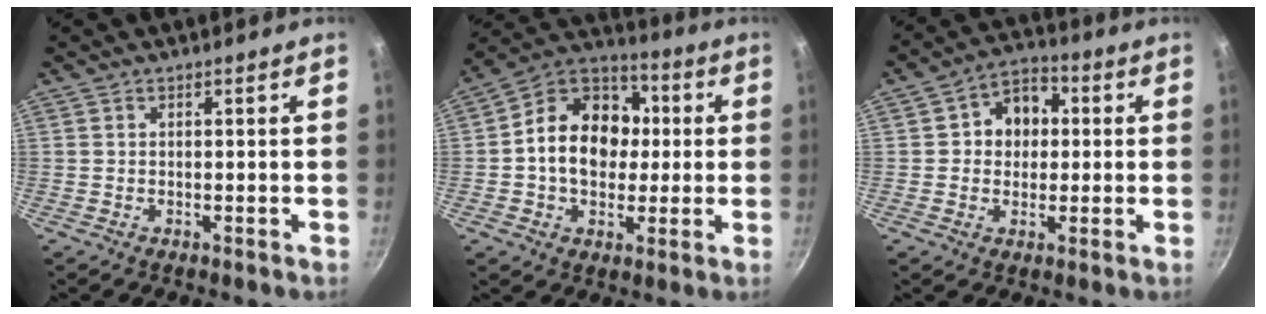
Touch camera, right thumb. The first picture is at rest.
{"total": 16.8, "force": [0.5, 12.9, 10.7], "torque": [-0.140, 0.029, -0.010]}
{"total": 8.8, "force": [1.2, 7.2, 4.8], "torque": [-0.026, 0.011, 0.005]}